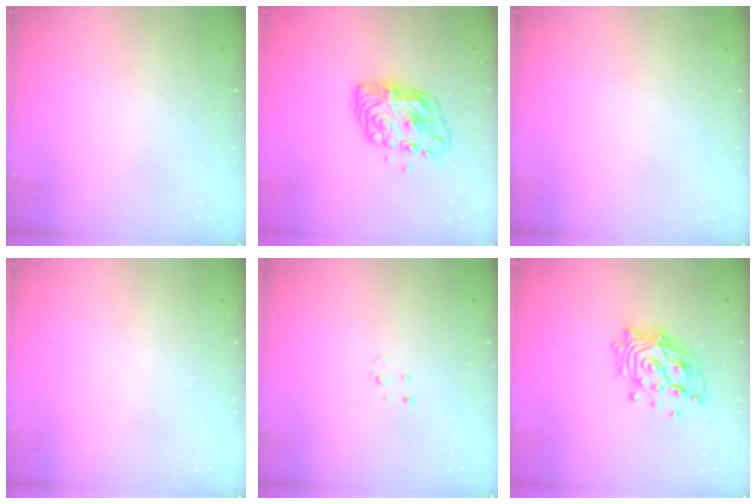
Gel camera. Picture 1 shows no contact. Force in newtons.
{"total": 11.4, "press": 11.4, "slide": 0.8}
{"total": 0.0}
{"total": 0.0}
{"total": 2.6, "press": 2.6, "slide": 0.2}
{"total": 14.8, "press": 14.6, "slide": 2.2}